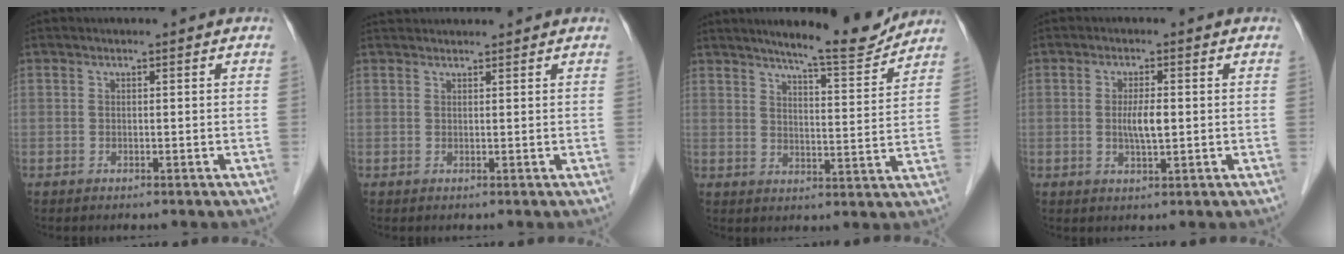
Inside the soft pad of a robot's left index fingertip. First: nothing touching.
{"total": 4.3, "force": [4.2, 0.5, 0.9], "torque": [-0.011, 0.037, 0.060]}
{"total": 10.2, "force": [9.3, 0.4, 4.1], "torque": [-0.061, -0.013, 0.128]}
{"total": 3.4, "force": [0.0, 0.6, 3.3], "torque": [-0.064, -0.003, 0.002]}